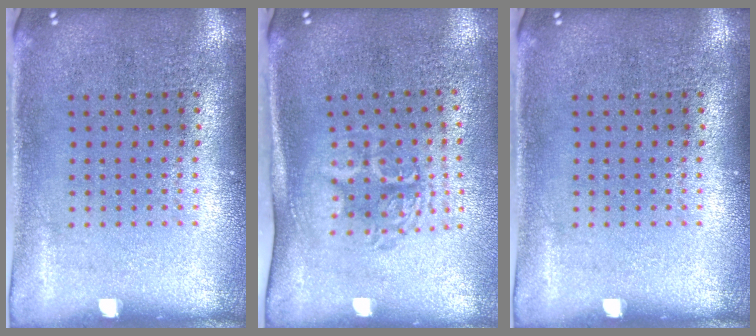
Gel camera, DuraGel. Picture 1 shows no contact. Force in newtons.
{"total": 1.7, "press": 1.3, "slide": 1.1}
{"total": 0.0}